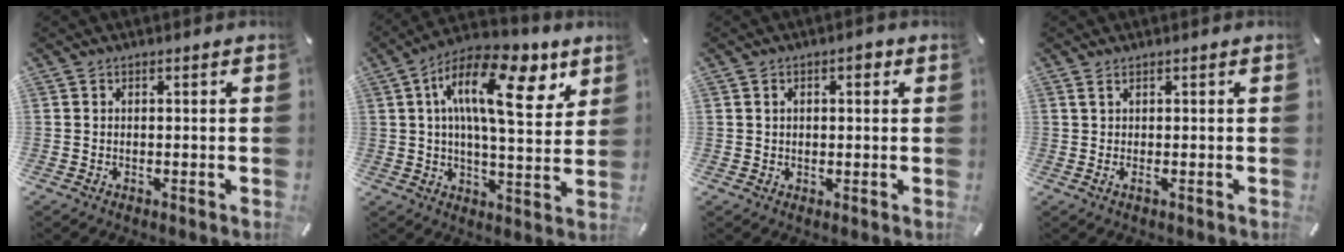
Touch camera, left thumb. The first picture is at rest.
{"total": 18.7, "force": [7.8, 7.7, 15.1], "torque": [-0.251, -0.026, 0.123]}
{"total": 2.5, "force": [0.6, 1.6, 1.8], "torque": [-0.029, 0.004, 0.007]}
{"total": 1.9, "force": [0.1, 0.1, 1.9], "torque": [-0.034, -0.007, 0.003]}